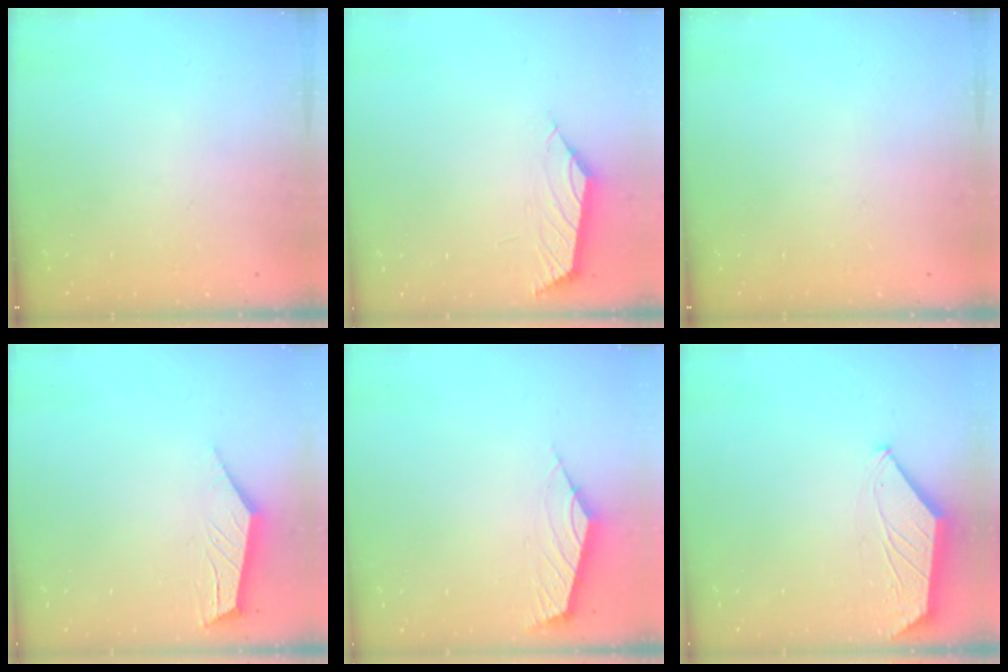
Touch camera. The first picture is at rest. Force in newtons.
{"total": 2.1, "press": 2.0, "slide": 0.3}
{"total": 0.0}
{"total": 3.9, "press": 3.9, "slide": 0.6}
{"total": 2.6, "press": 2.5, "slide": 0.6}
{"total": 1.1, "press": 1.1, "slide": 0.2}